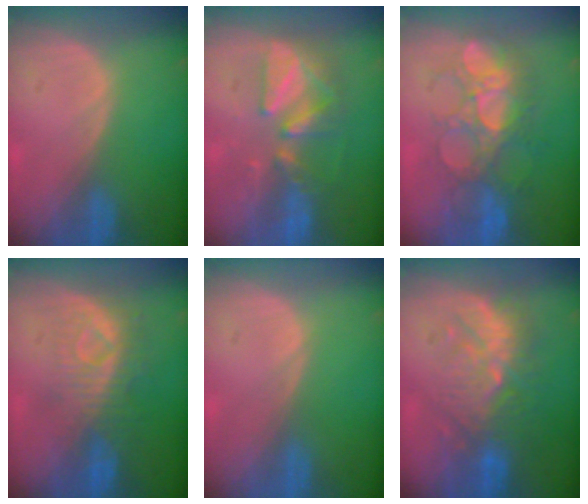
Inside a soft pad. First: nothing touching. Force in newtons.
{"total": 8.6, "press": 7.7, "slide": 3.8}
{"total": 9.0, "press": 8.8, "slide": 1.7}
{"total": 8.3, "press": 7.5, "slide": 3.6}
{"total": 0.0}
{"total": 9.0, "press": 8.9, "slide": 1.6}